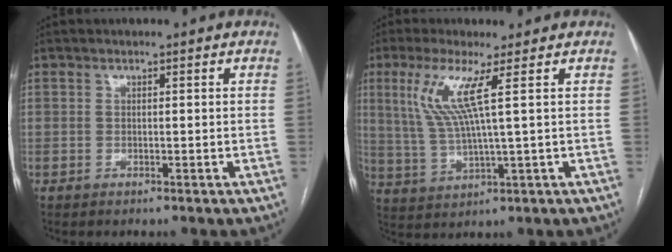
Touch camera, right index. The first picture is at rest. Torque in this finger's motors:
{"motor_torque": [1.10, 0.48, 0.67, 0.21]}